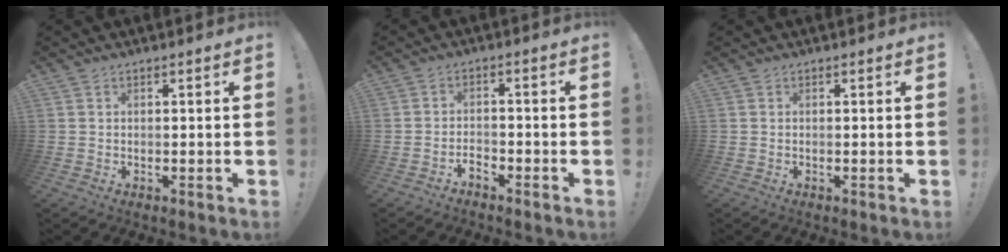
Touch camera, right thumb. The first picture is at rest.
{"total": 2.3, "force": [-2.2, 0.5, 0.5], "torque": [-0.008, 0.001, -0.041]}
{"total": 1.2, "force": [0.3, -0.4, 1.0], "torque": [-0.022, -0.003, 0.004]}